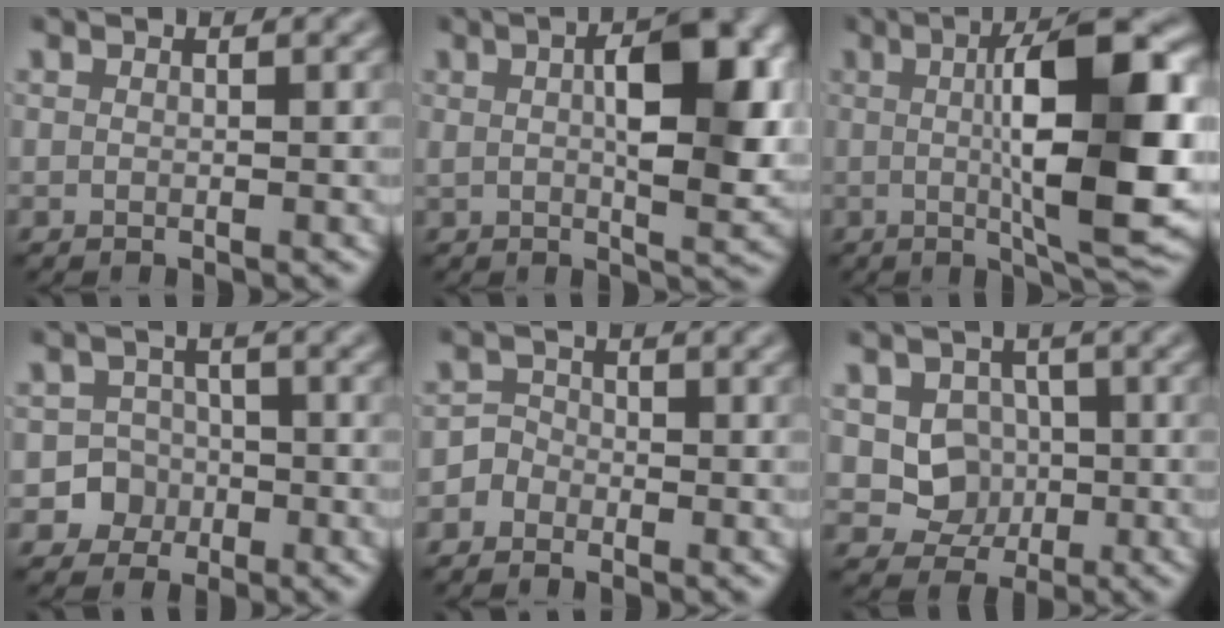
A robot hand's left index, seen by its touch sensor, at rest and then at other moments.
{"total": 8.0, "force": [1.5, 2.6, 7.4], "torque": [-0.106, 0.006, 0.023]}
{"total": 11.9, "force": [0.8, 2.6, 11.6], "torque": [-0.163, 0.005, 0.012]}
{"total": 3.9, "force": [-1.7, 3.5, 0.1], "torque": [0.034, 0.000, -0.039]}
{"total": 1.8, "force": [-1.0, 1.5, 0.2], "torque": [0.011, 0.013, -0.027]}
{"total": 3.7, "force": [0.0, 3.2, 1.8], "torque": [-0.019, -0.005, -0.005]}